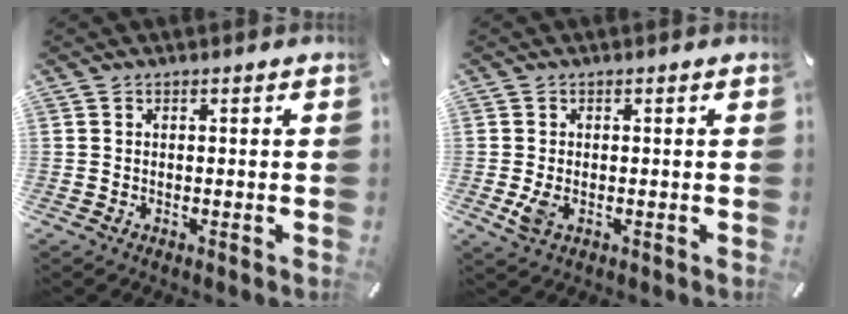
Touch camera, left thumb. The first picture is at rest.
{"total": 3.2, "force": [-0.7, 1.7, 2.6], "torque": [-0.063, -0.004, -0.015]}